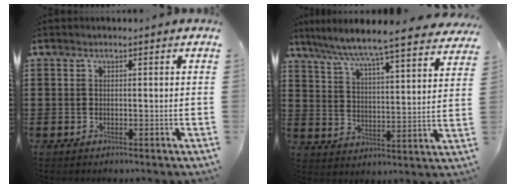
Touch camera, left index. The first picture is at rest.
{"total": 5.9, "force": [5.4, -0.8, 2.3], "torque": [-0.071, -0.044, 0.084]}